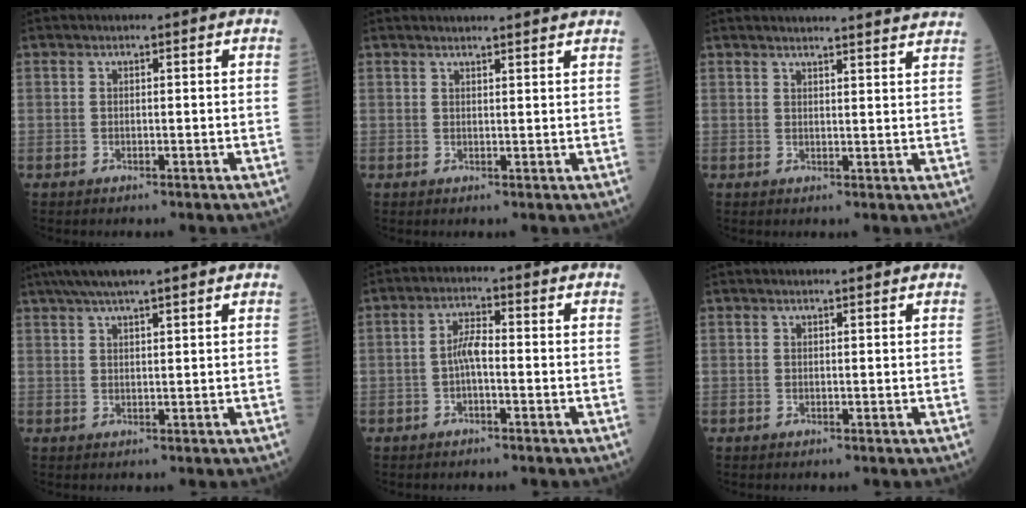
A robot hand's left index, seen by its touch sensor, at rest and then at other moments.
{"total": 7.6, "force": [7.3, 0.3, 2.3], "torque": [-0.025, 0.019, 0.072]}
{"total": 13.3, "force": [12.9, 0.1, 3.3], "torque": [-0.032, -0.022, 0.135]}
{"total": 7.8, "force": [6.1, 0.3, 4.9], "torque": [-0.082, 0.039, 0.097]}
{"total": 3.4, "force": [-0.7, 0.9, 3.2], "torque": [-0.063, 0.007, -0.013]}
{"total": 2.0, "force": [1.9, 0.1, 0.6], "torque": [-0.011, 0.012, 0.024]}